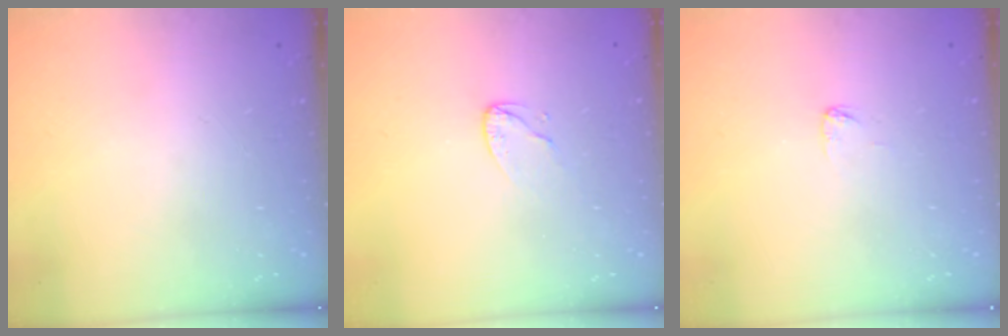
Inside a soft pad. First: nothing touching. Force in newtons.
{"total": 3.9, "press": 3.9, "slide": 0.3}
{"total": 2.9, "press": 2.9, "slide": 0.1}